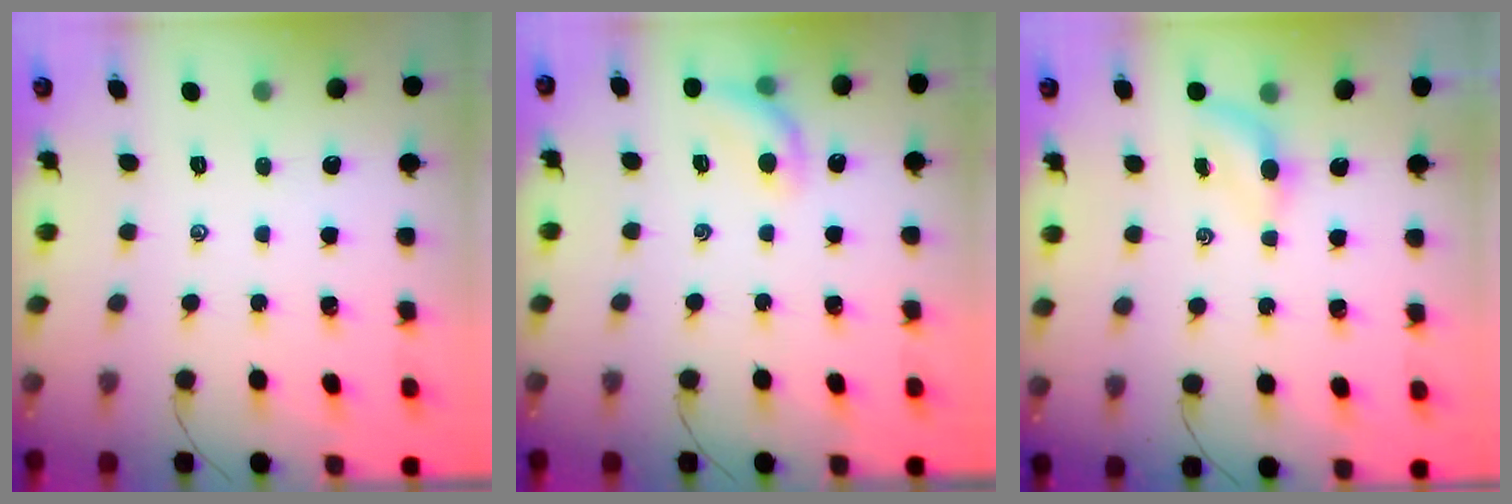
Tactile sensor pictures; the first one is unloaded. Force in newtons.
{"total": 9.4, "press": 9.2, "slide": 1.8}
{"total": 3.6, "press": 3.4, "slide": 1.3}